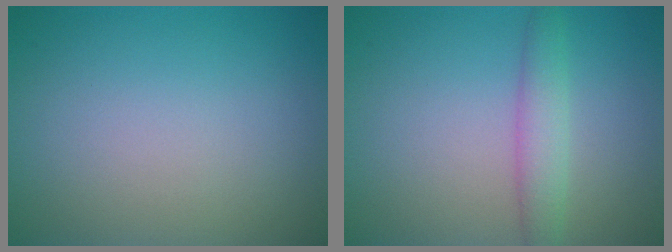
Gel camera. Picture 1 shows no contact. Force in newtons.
{"total": 2.5, "press": 2.5, "slide": 0.1}